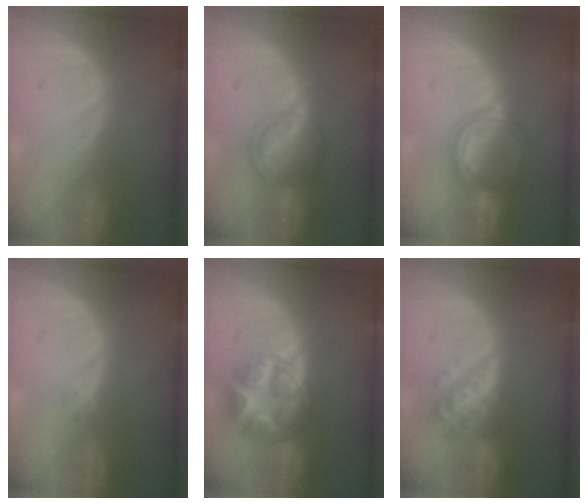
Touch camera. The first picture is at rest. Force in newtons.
{"total": 6.1, "press": 6.0, "slide": 0.8}
{"total": 5.7, "press": 5.4, "slide": 1.5}
{"total": 1.0, "press": 0.9, "slide": 0.4}
{"total": 9.0, "press": 9.0, "slide": 0.4}
{"total": 6.0, "press": 5.5, "slide": 2.5}